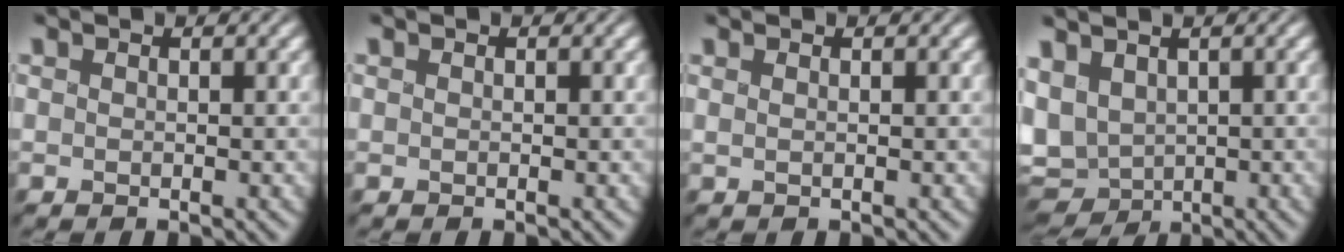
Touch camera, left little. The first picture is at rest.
{"total": 0.0}
{"total": 1.6, "force": [0.7, 0.7, 1.2], "torque": [-0.005, 0.000, -0.007]}
{"total": 5.4, "force": [-0.1, 3.8, 3.8], "torque": [-0.087, -0.001, 0.005]}